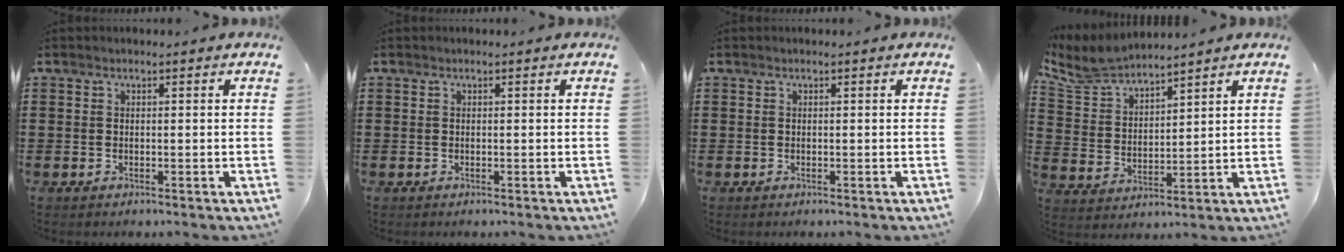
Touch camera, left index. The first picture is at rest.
{"total": 0.0}
{"total": 0.0}
{"total": 6.4, "force": [6.1, 1.3, 1.5], "torque": [-0.060, -0.026, 0.110]}